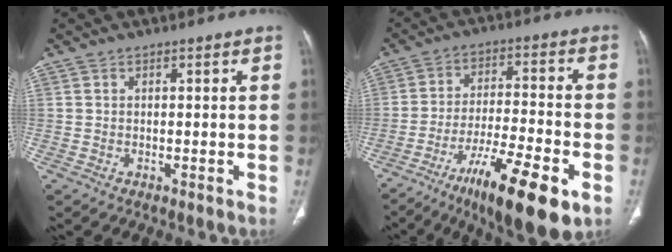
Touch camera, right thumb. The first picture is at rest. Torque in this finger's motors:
{"motor_torque": [1.87, 2.59, 0.15, -0.20, 0.13]}